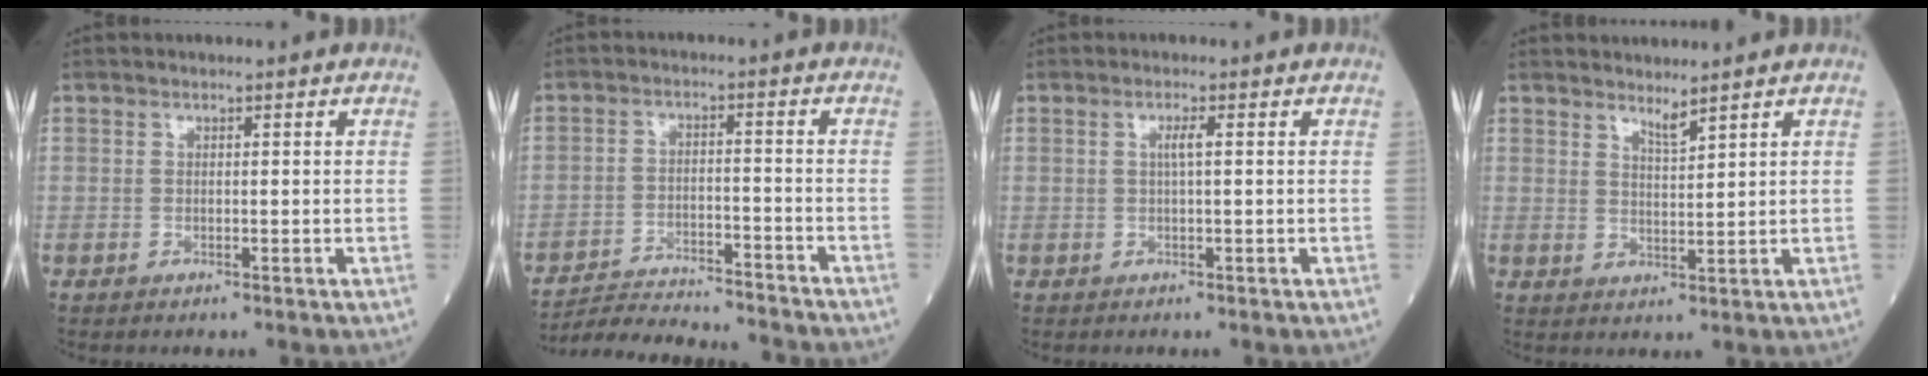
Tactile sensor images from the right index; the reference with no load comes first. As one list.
[{"total": 15.2, "force": [-14.6, 0.6, 4.4], "torque": [-0.066, -0.009, -0.215]}, {"total": 1.6, "force": [0.3, 0.0, 1.6], "torque": [-0.032, 0.002, 0.003]}, {"total": 2.2, "force": [2.0, -0.4, 0.7], "torque": [-0.014, -0.015, 0.040]}]